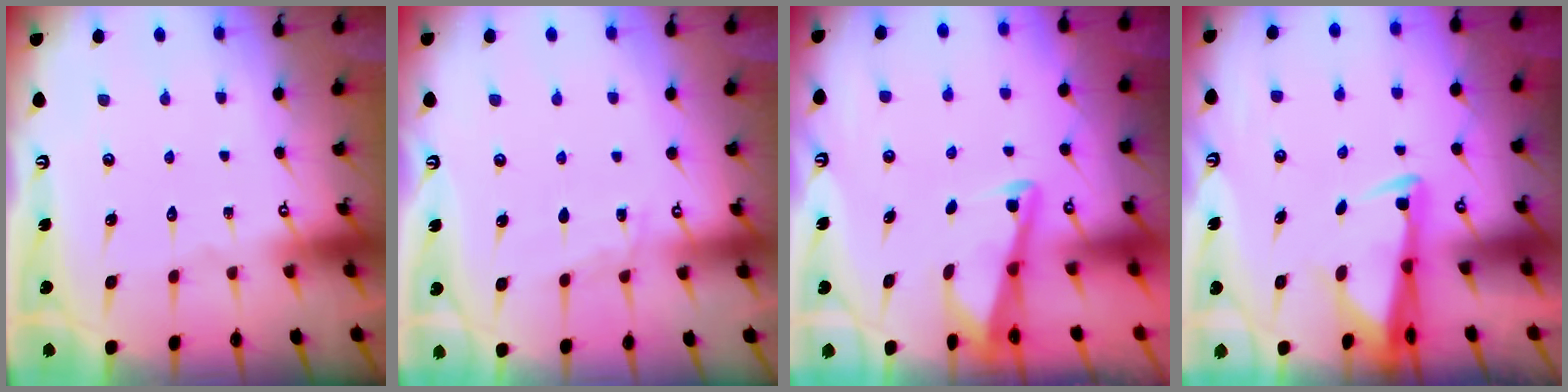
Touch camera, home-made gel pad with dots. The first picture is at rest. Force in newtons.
{"total": 3.9, "press": 3.9, "slide": 0.5}
{"total": 2.8, "press": 2.8, "slide": 0.4}
{"total": 3.0, "press": 2.9, "slide": 0.9}